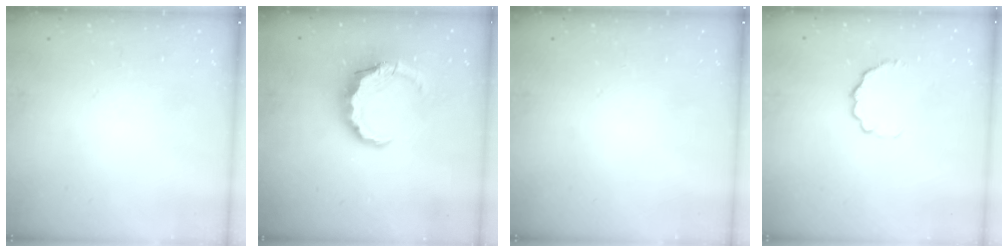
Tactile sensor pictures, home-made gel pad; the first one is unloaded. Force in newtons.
{"total": 8.2, "press": 8.1, "slide": 0.9}
{"total": 0.0}
{"total": 4.7, "press": 4.5, "slide": 1.1}